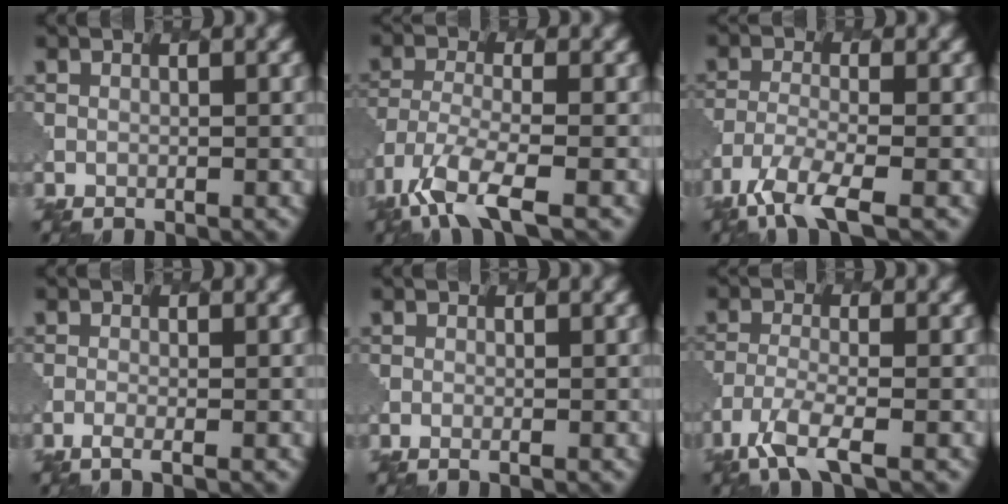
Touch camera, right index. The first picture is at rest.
{"total": 6.4, "force": [-4.0, 2.1, 4.6], "torque": [-0.098, -0.013, -0.084]}
{"total": 5.7, "force": [-3.9, 1.4, 3.9], "torque": [-0.082, -0.012, -0.079]}
{"total": 1.7, "force": [-0.9, 0.4, 1.3], "torque": [-0.020, -0.003, -0.028]}
{"total": 0.8, "force": [-0.4, 0.2, 0.7], "torque": [-0.005, -0.001, -0.010]}
{"total": 4.3, "force": [-2.9, 0.9, 3.0], "torque": [-0.067, -0.011, -0.063]}